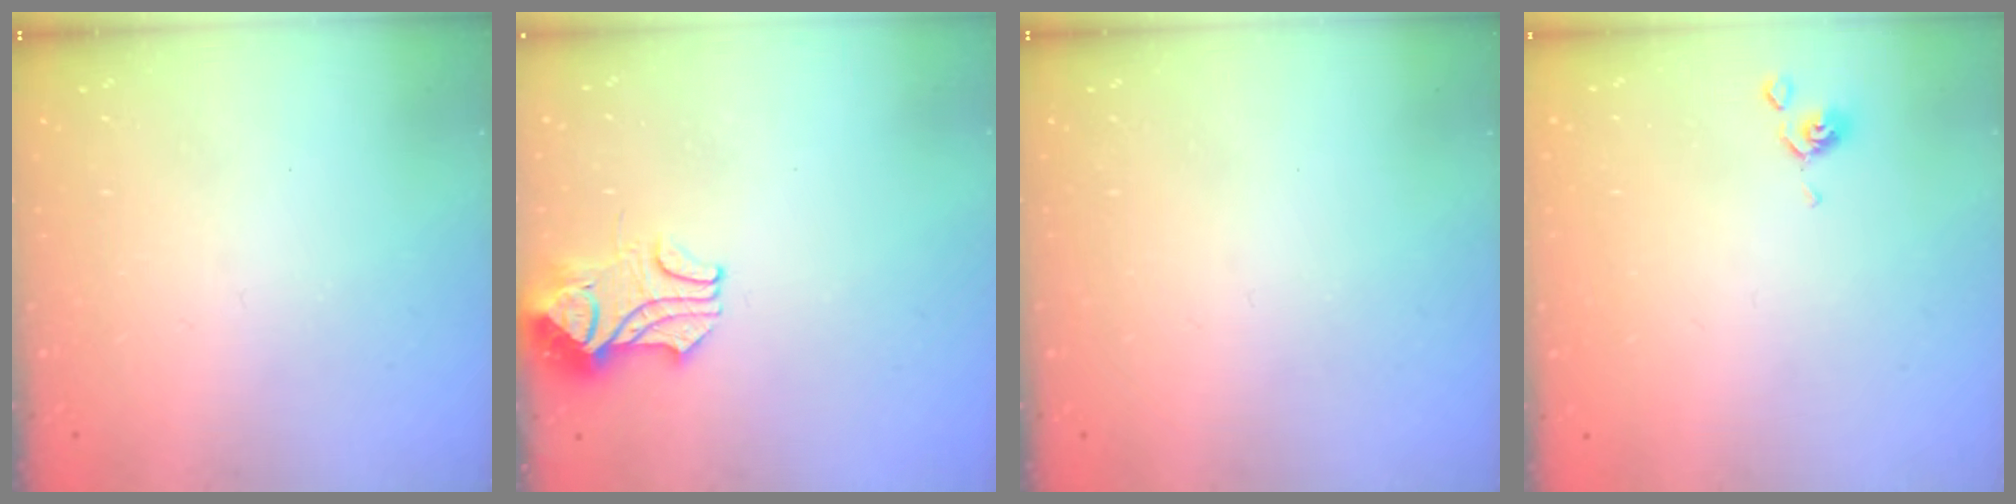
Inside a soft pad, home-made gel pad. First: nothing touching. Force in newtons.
{"total": 2.1, "press": 1.9, "slide": 0.9}
{"total": 0.0}
{"total": 2.0, "press": 2.0, "slide": 0.2}